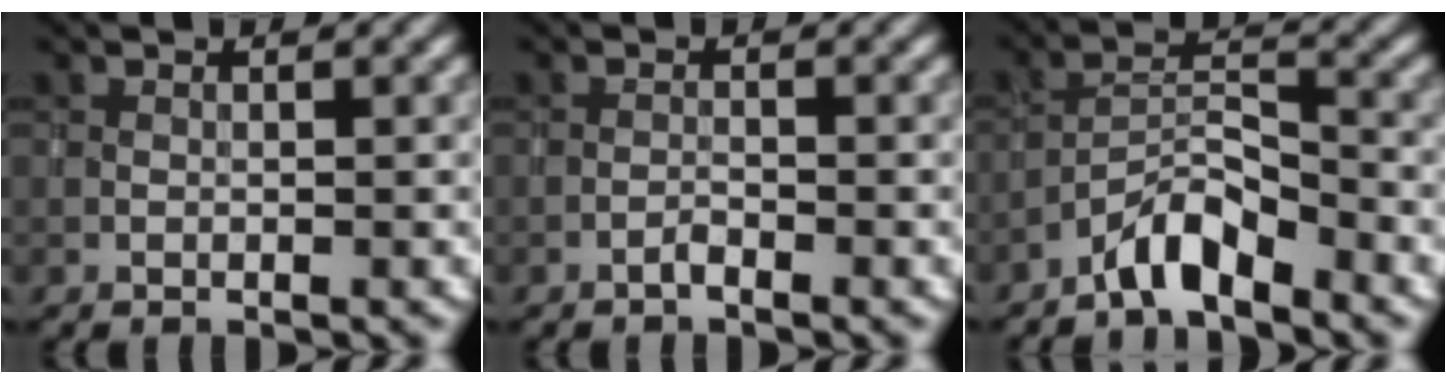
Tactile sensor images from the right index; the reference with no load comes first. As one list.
[{"total": 0.6, "force": [-0.5, 0.1, 0.3], "torque": [-0.006, 0.003, -0.013]}, {"total": 4.2, "force": [-3.2, 1.0, 2.4], "torque": [-0.045, 0.010, -0.068]}]